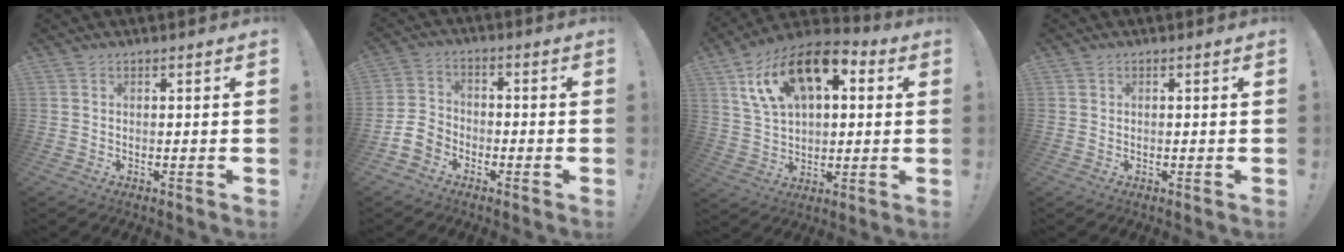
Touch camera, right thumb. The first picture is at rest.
{"total": 7.7, "force": [-5.0, 5.4, 2.6], "torque": [-0.062, 0.033, -0.093]}
{"total": 18.2, "force": [8.4, 10.8, 11.9], "torque": [-0.194, -0.029, 0.156]}
{"total": 0.6, "force": [0.2, 0.5, 0.0], "torque": [0.000, 0.002, 0.005]}